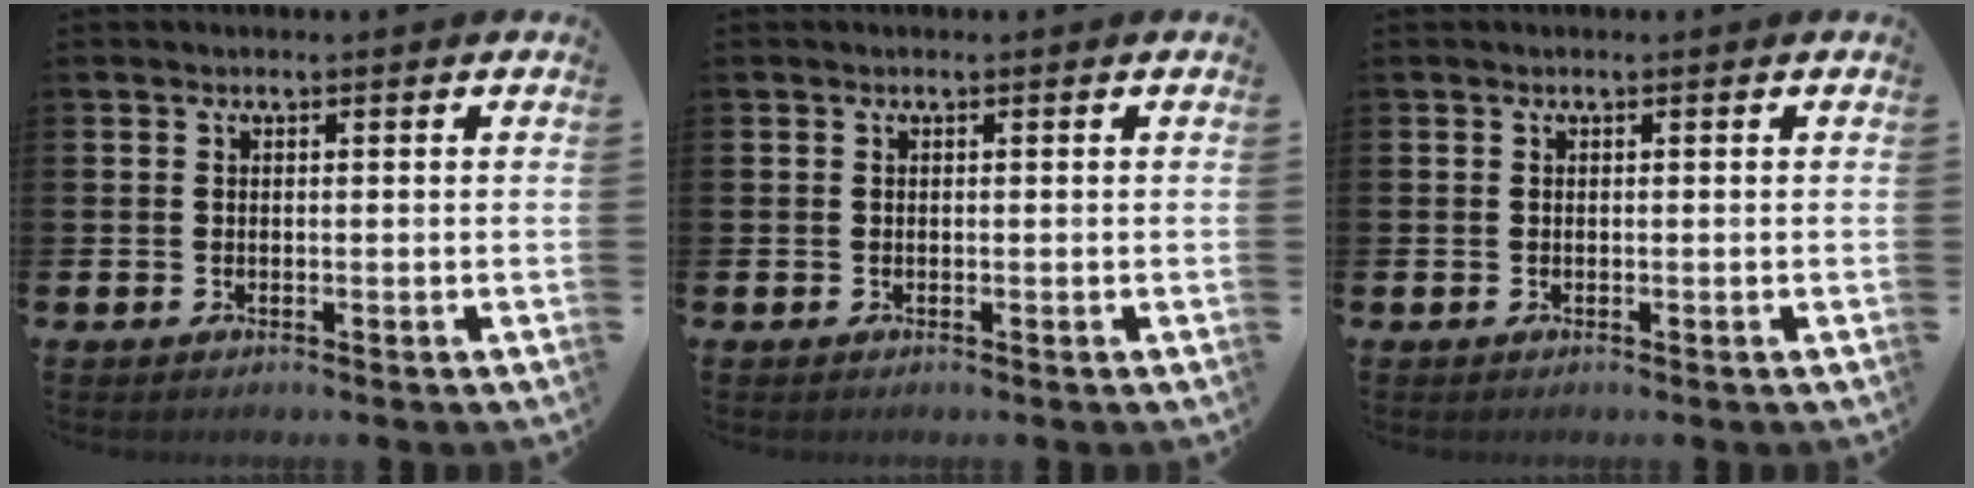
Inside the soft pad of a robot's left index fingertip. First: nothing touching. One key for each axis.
{"total": 0.0}
{"total": 0.0}